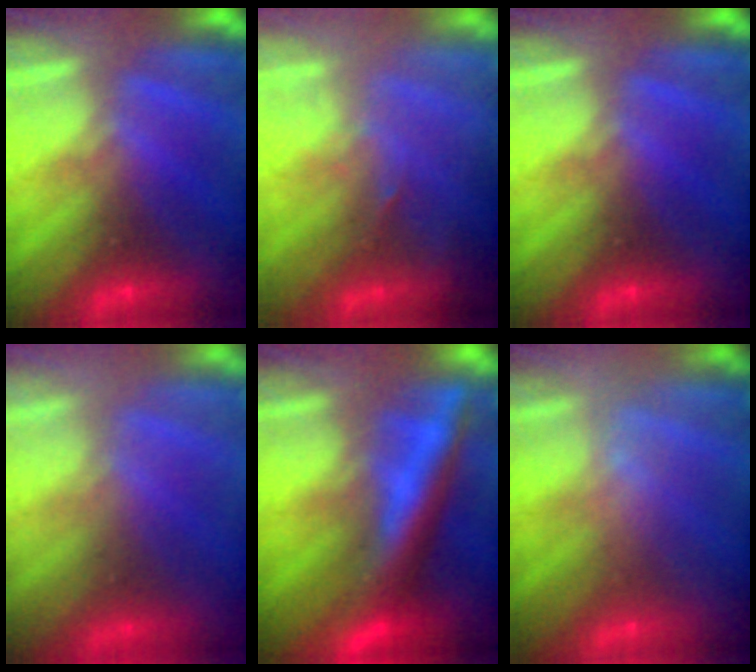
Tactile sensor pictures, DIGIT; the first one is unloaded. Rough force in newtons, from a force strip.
{"total": 2.9}
{"total": 0.0}
{"total": 6.7}
{"total": 6.1}
{"total": 2.4}